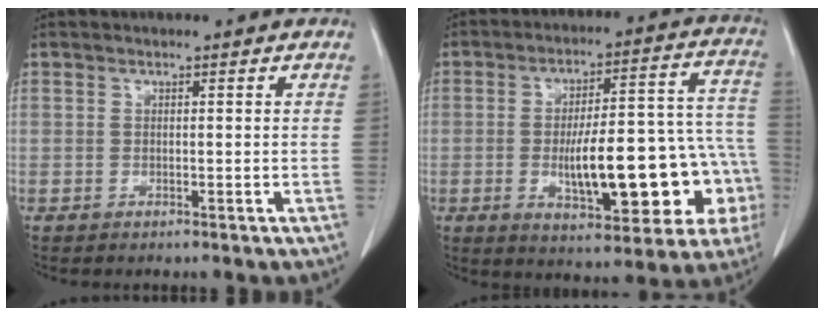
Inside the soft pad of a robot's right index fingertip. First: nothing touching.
{"total": 21.2, "force": [-4.8, 6.3, 19.7], "torque": [-0.211, 0.042, -0.048]}